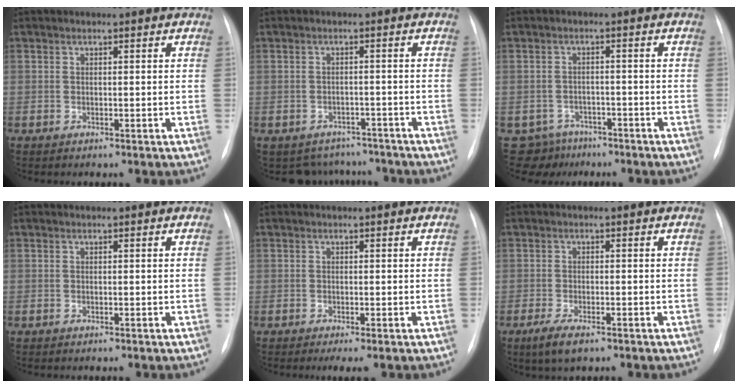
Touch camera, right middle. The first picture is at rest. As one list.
[{"total": 6.7, "force": [-5.9, 3.0, -0.5], "torque": [0.012, 0.021, -0.069]}, {"total": 5.2, "force": [-4.0, 3.3, -0.6], "torque": [0.014, 0.016, -0.057]}, {"total": 0.0}, {"total": 1.4, "force": [-0.8, 0.2, 1.2], "torque": [-0.024, -0.006, -0.010]}, {"total": 4.0, "force": [-2.5, 1.1, 2.9], "torque": [-0.068, -0.010, -0.041]}]